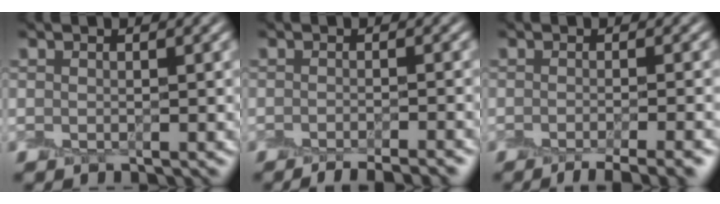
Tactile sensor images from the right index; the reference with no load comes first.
{"total": 4.5, "force": [-3.5, 1.0, 2.7], "torque": [-0.023, 0.000, -0.047]}
{"total": 5.5, "force": [-3.6, 1.4, 3.9], "torque": [-0.035, -0.005, -0.049]}